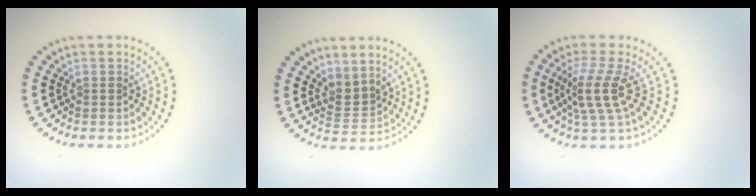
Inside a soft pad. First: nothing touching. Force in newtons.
{"total": 2.3, "press": 1.5, "slide": 1.7}
{"total": 3.6, "press": 2.5, "slide": 2.6}